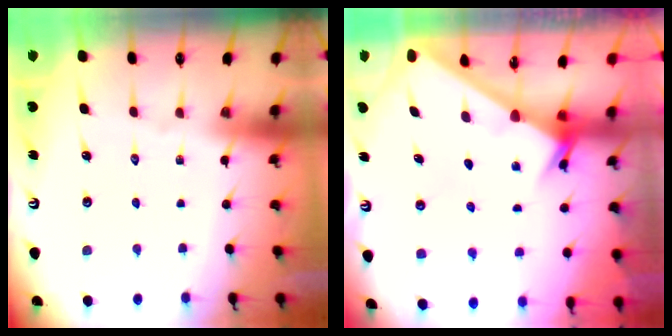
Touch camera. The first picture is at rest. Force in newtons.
{"total": 2.5, "press": 2.5, "slide": 0.2}